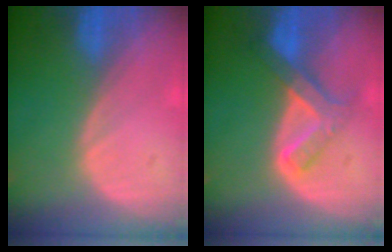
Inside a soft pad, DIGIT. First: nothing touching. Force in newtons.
{"total": 6.6, "press": 5.8, "slide": 3.0}